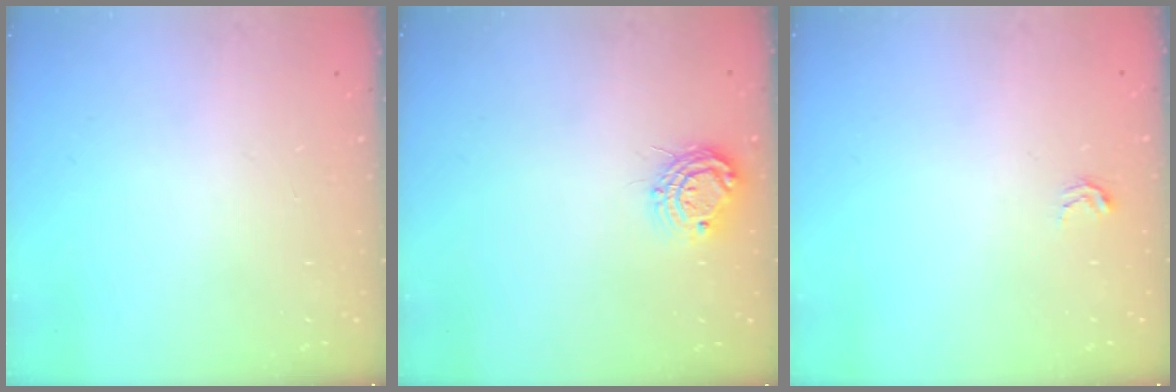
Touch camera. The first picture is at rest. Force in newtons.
{"total": 8.6, "press": 8.6, "slide": 0.6}
{"total": 2.7, "press": 2.7, "slide": 0.4}